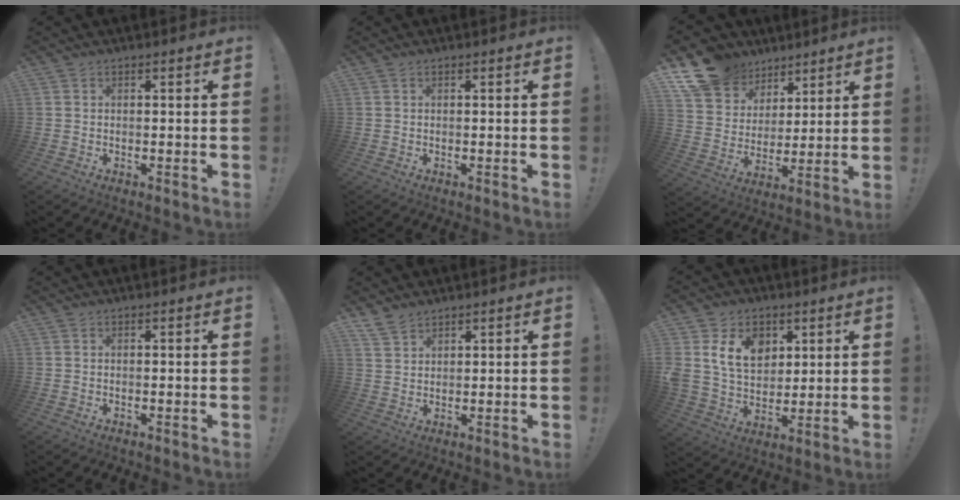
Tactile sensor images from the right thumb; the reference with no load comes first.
{"total": 0.0}
{"total": 16.1, "force": [10.5, 11.2, 4.6], "torque": [-0.089, -0.066, 0.211]}
{"total": 0.0}
{"total": 4.1, "force": [3.6, 1.7, 1.1], "torque": [-0.021, -0.023, 0.070]}
{"total": 14.1, "force": [6.0, 10.2, 7.7], "torque": [-0.137, -0.019, 0.118]}